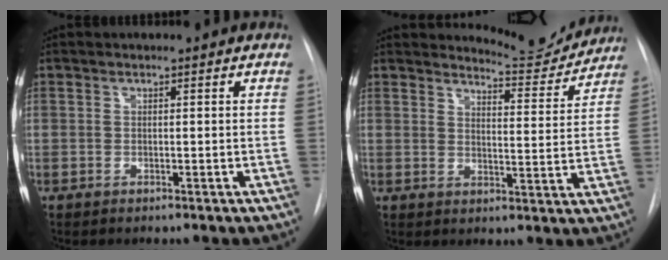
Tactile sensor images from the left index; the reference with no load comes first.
{"total": 7.7, "force": [7.7, 0.4, -0.6], "torque": [0.005, -0.028, 0.100]}